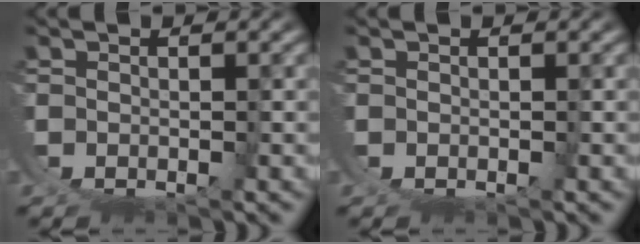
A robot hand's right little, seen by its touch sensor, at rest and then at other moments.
{"total": 0.0}